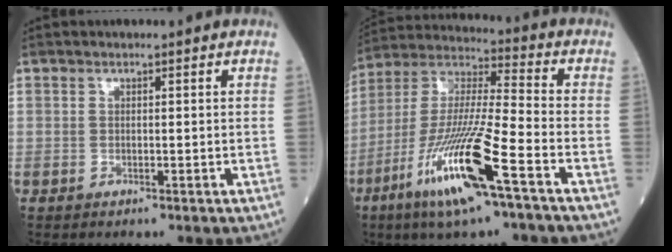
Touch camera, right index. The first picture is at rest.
{"total": 14.7, "force": [-7.1, -0.1, 12.9], "torque": [-0.268, -0.023, -0.131]}